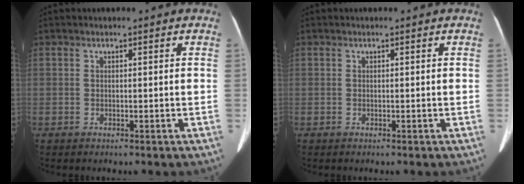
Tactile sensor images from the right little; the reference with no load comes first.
{"total": 0.0}